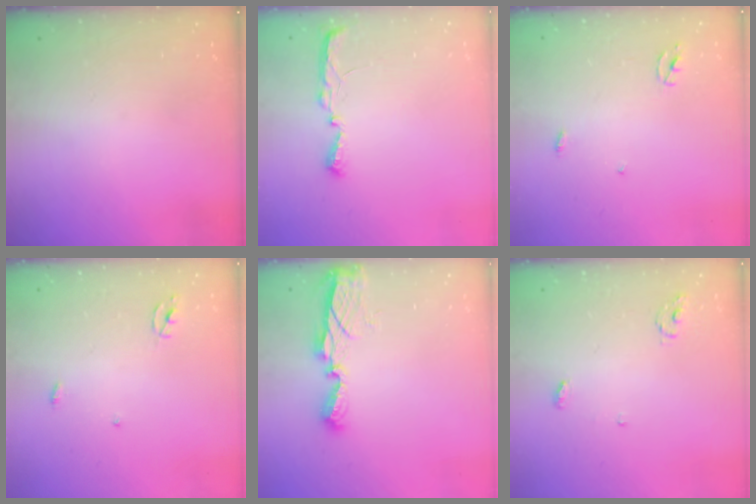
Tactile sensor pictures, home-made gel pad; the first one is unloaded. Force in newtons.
{"total": 5.4, "press": 5.3, "slide": 0.7}
{"total": 2.3, "press": 2.3, "slide": 0.2}
{"total": 2.3, "press": 2.3, "slide": 0.1}
{"total": 7.4, "press": 7.4, "slide": 0.2}
{"total": 3.5, "press": 3.5, "slide": 0.3}